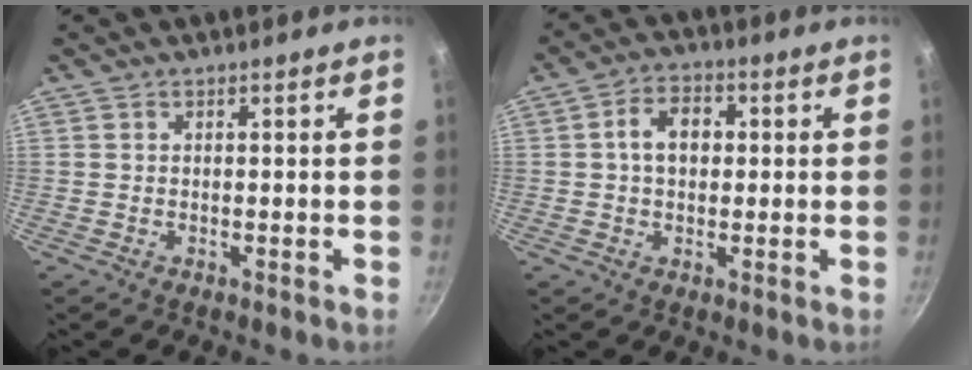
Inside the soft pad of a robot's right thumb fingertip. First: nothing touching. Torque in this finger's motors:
{"motor_torque": [0.06, 1.45, 0.51, -0.36, 0.01]}